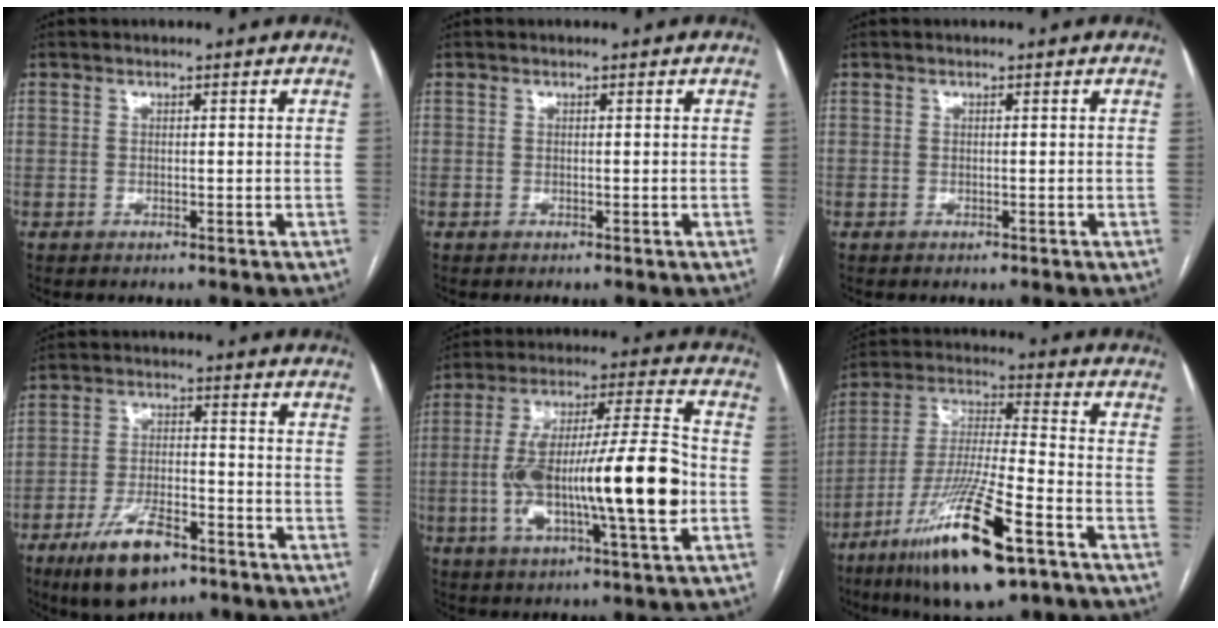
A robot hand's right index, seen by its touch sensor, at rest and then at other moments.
{"total": 0.0}
{"total": 0.0}
{"total": 10.6, "force": [-6.7, 4.0, 7.2], "torque": [-0.138, -0.005, -0.112]}
{"total": 20.7, "force": [-3.1, 2.6, 20.3], "torque": [-0.356, 0.013, -0.048]}
{"total": 18.9, "force": [-10.5, 2.5, 15.5], "torque": [-0.305, -0.040, -0.184]}